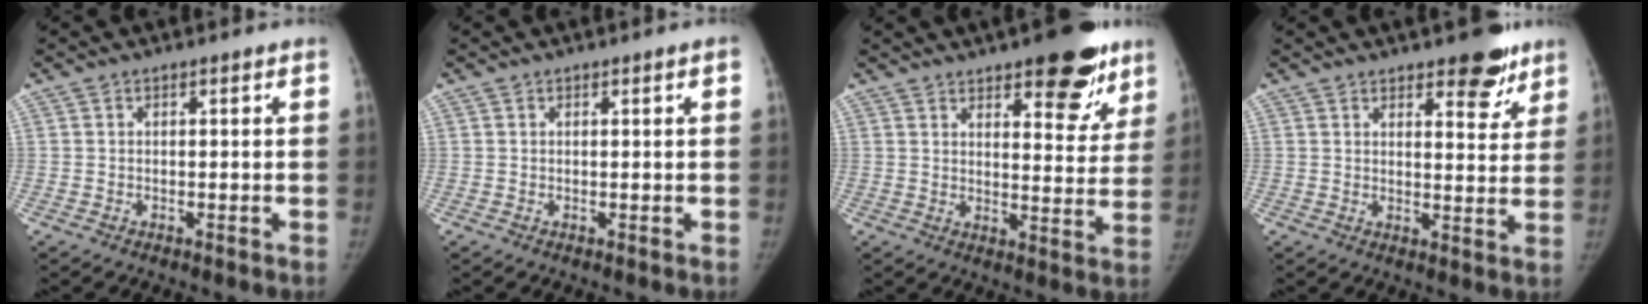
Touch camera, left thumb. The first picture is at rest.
{"total": 0.9, "force": [0.3, 0.0, 0.9], "torque": [-0.016, 0.002, 0.003]}
{"total": 14.6, "force": [9.1, 5.5, 10.0], "torque": [-0.077, -0.045, 0.120]}
{"total": 8.0, "force": [5.4, 3.2, 5.0], "torque": [-0.030, -0.032, 0.070]}